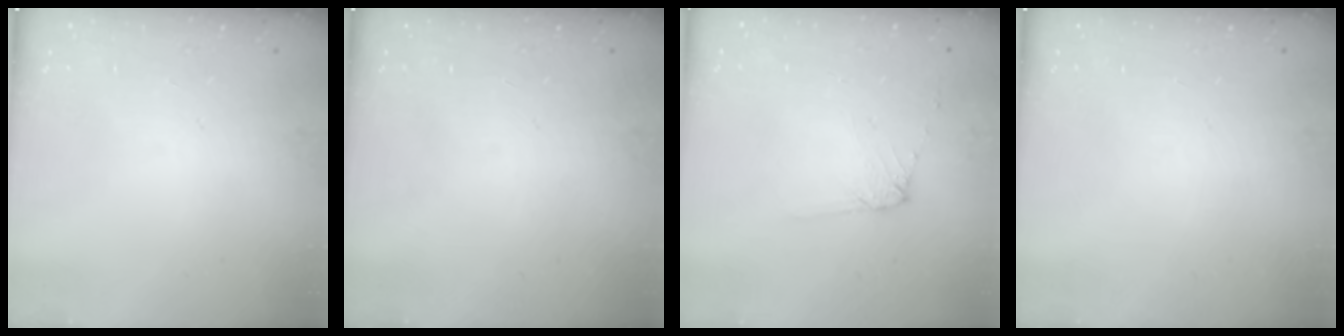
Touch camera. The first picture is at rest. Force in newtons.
{"total": 0.0}
{"total": 5.1, "press": 5.1, "slide": 0.8}
{"total": 0.0}